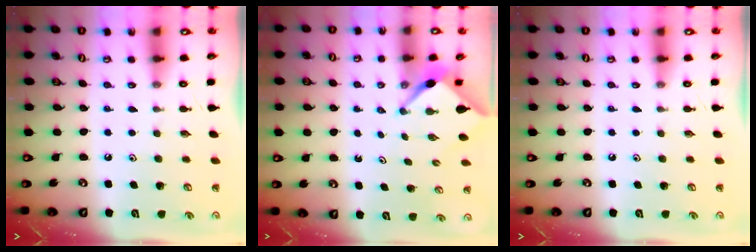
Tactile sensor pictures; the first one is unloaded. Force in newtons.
{"total": 2.7, "press": 2.7, "slide": 0.3}
{"total": 0.0}